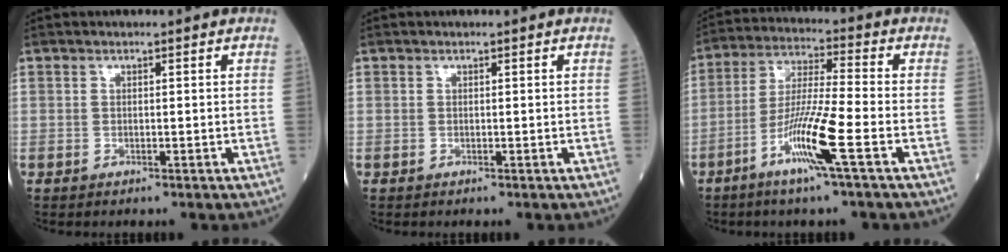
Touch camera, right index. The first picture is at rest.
{"total": 0.0}
{"total": 10.5, "force": [-4.6, -0.8, 9.4], "torque": [-0.184, -0.009, -0.091]}